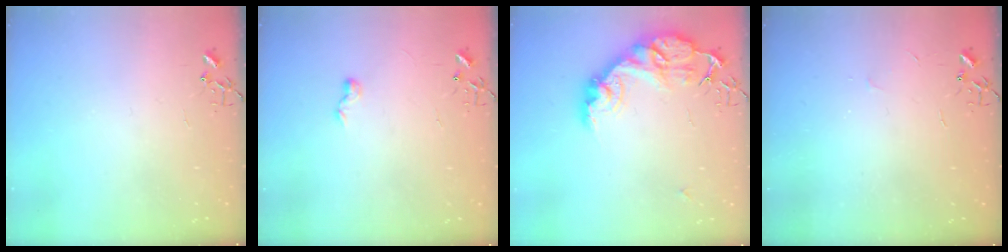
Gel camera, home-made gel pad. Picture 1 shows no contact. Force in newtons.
{"total": 5.3, "press": 5.2, "slide": 0.7}
{"total": 16.8, "press": 16.8, "slide": 1.3}
{"total": 2.3, "press": 2.3, "slide": 0.3}